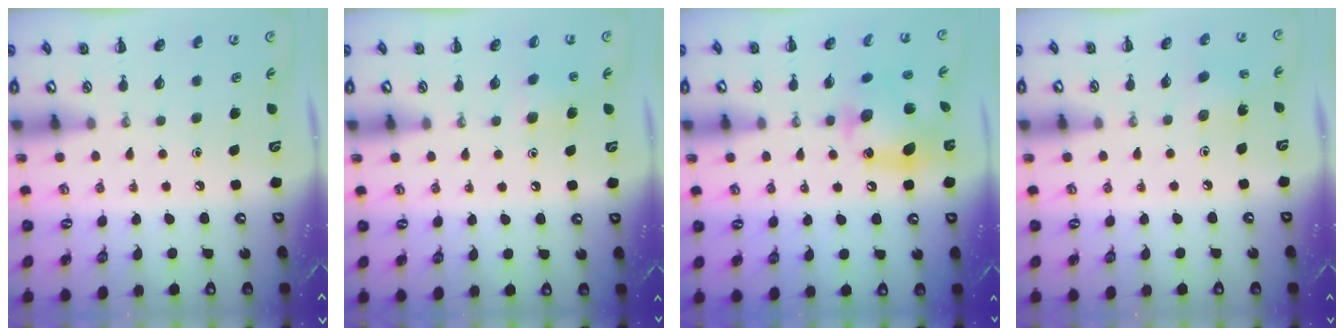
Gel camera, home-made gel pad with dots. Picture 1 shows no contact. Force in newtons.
{"total": 6.9, "press": 6.7, "slide": 1.9}
{"total": 13.3, "press": 13.1, "slide": 1.9}
{"total": 2.9, "press": 2.8, "slide": 0.9}